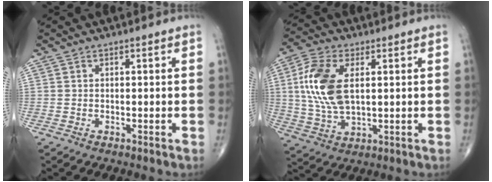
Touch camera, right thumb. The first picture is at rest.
{"total": 12.9, "force": [2.4, 6.9, 10.7], "torque": [-0.225, -0.002, 0.047]}